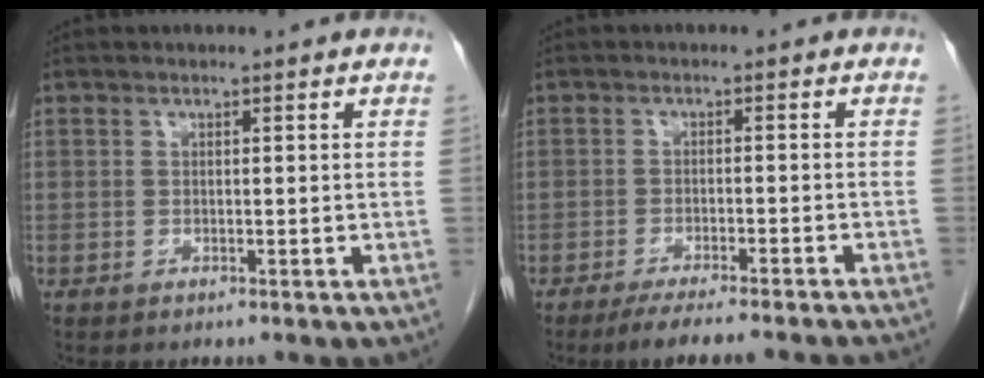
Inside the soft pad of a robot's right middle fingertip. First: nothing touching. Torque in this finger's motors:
{"motor_torque": [0.70, -0.54, 0.09, 0.05]}